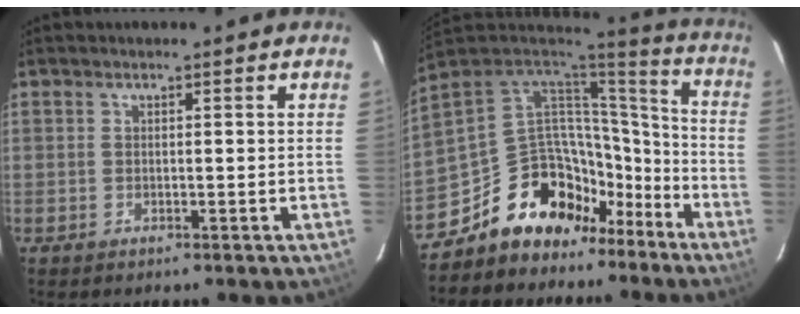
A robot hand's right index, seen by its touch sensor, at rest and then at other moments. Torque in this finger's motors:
{"motor_torque": [1.16, -0.98, 0.87, 0.09]}